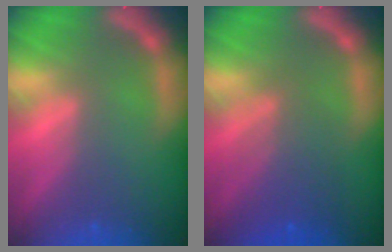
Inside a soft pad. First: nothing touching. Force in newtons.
{"total": 5.0}